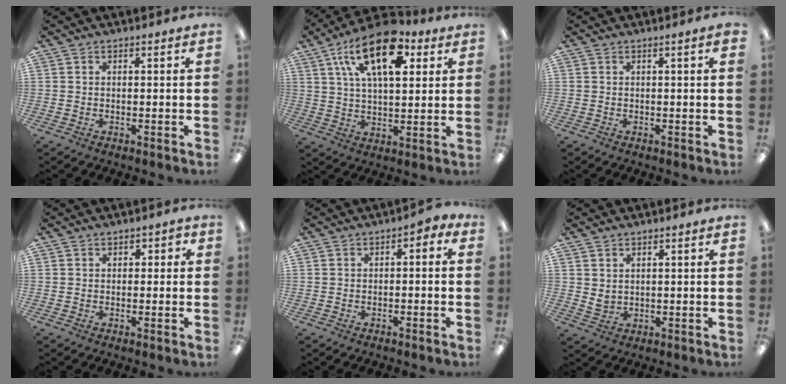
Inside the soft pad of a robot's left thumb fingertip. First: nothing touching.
{"total": 18.5, "force": [8.9, 9.3, 13.4], "torque": [-0.223, -0.020, 0.149]}
{"total": 0.8, "force": [0.4, 0.1, 0.7], "torque": [-0.015, 0.001, 0.007]}
{"total": 1.7, "force": [0.1, 1.5, 0.7], "torque": [-0.012, 0.006, -0.001]}
{"total": 1.9, "force": [-1.4, 1.1, 0.8], "torque": [-0.015, 0.008, -0.027]}
{"total": 2.7, "force": [1.7, 1.9, 0.6], "torque": [-0.008, -0.004, 0.030]}